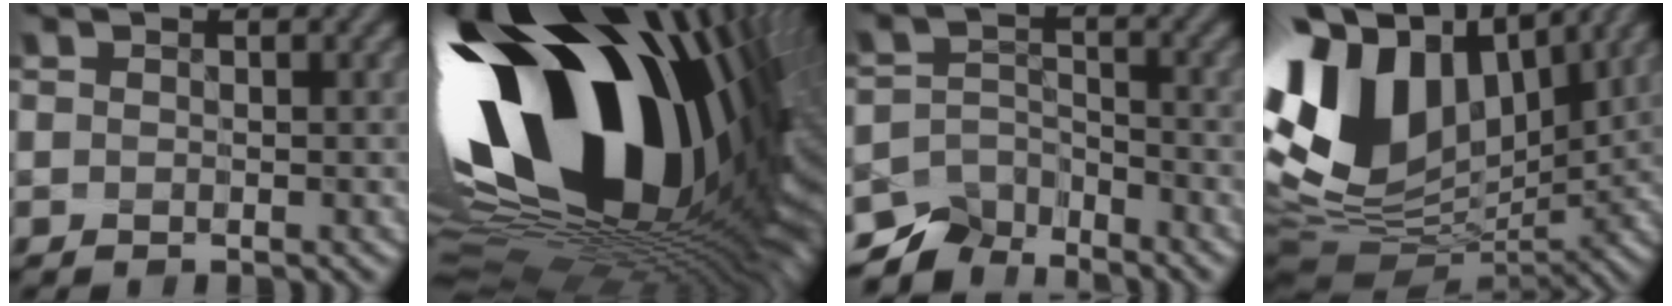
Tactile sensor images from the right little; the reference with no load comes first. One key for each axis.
{"total": 21.0, "fx": 6.6, "fy": 10.8, "fz": 16.7, "tx": -0.282, "ty": 0.002, "tz": 0.109}
{"total": 5.3, "fx": -4.9, "fy": 1.7, "fz": 0.5, "tx": -0.004, "ty": -0.004, "tz": -0.089}
{"total": 14.4, "fx": 4.2, "fy": 9.3, "fz": 10.2, "tx": -0.240, "ty": 0.022, "tz": 0.078}